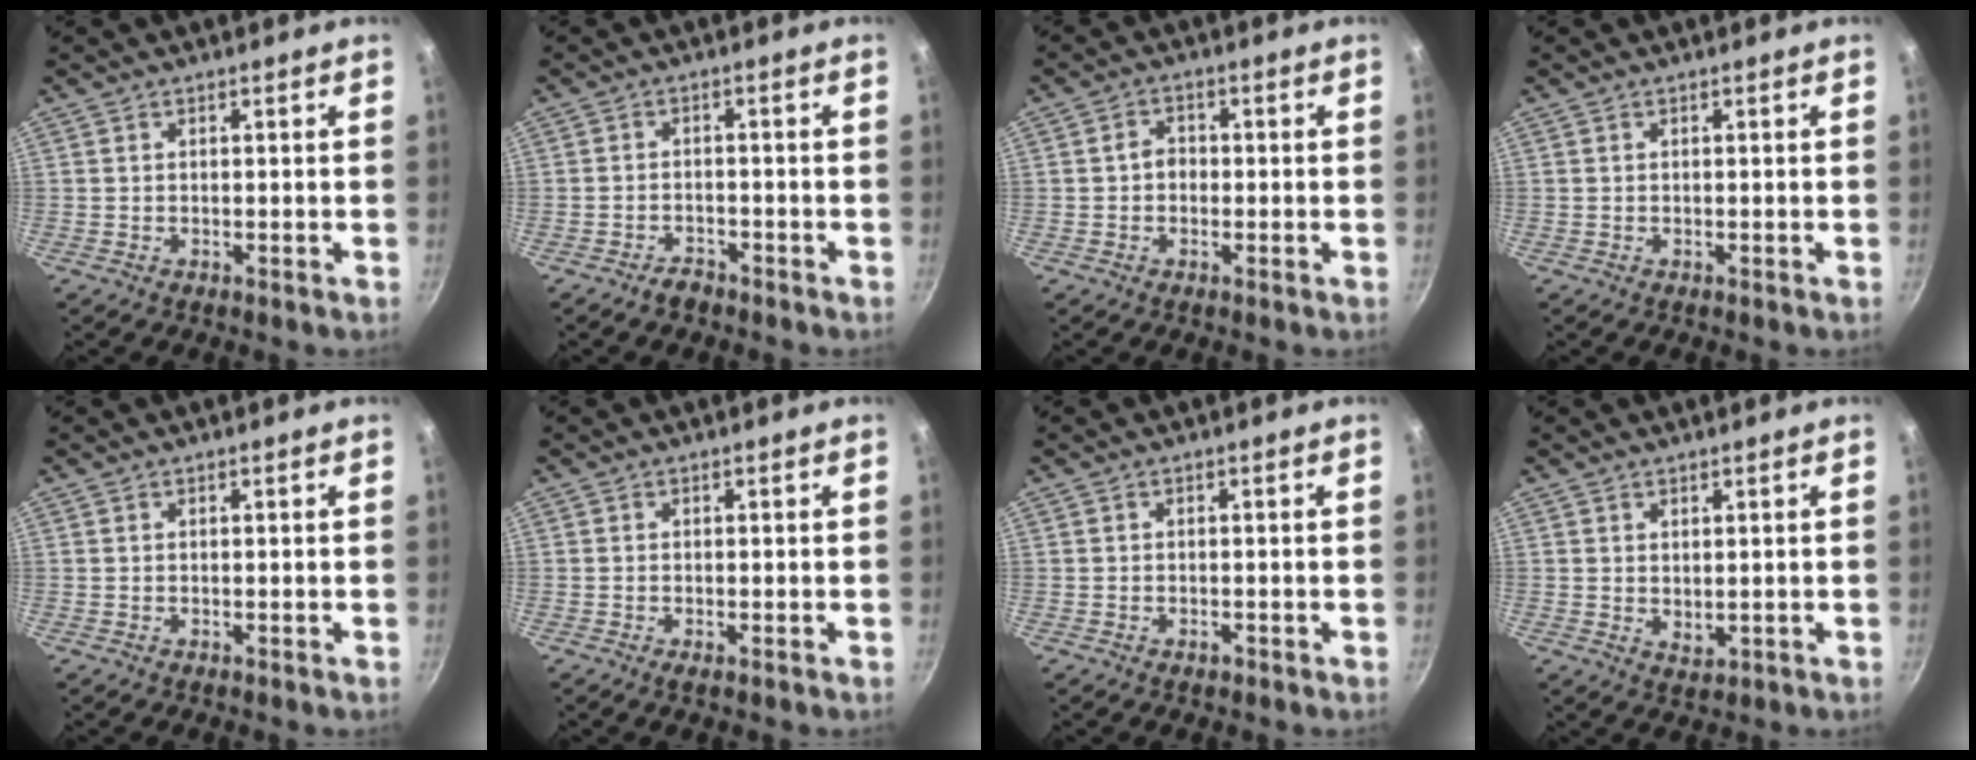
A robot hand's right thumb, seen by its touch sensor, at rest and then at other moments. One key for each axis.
{"total": 2.7, "fx": -2.2, "fy": 1.2, "fz": 0.8, "tx": -0.004, "ty": 0.027, "tz": -0.033}
{"total": 2.9, "fx": -0.4, "fy": 2.4, "fz": 1.5, "tx": -0.008, "ty": 0.013, "tz": -0.009}
{"total": 0.0}
{"total": 0.0}
{"total": 0.9, "fx": -0.5, "fy": 0.2, "fz": 0.8, "tx": -0.016, "ty": -0.002, "tz": -0.011}
{"total": 1.0, "fx": -0.6, "fy": 0.6, "fz": 0.5, "tx": -0.007, "ty": 0.004, "tz": -0.009}
{"total": 2.4, "fx": 0.9, "fy": 1.5, "fz": 1.6, "tx": -0.021, "ty": -0.014, "tz": 0.016}